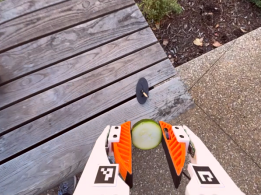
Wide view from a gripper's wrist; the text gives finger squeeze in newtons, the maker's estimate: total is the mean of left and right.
{"total": 8.9, "left": 8.7, "right": 9.1}